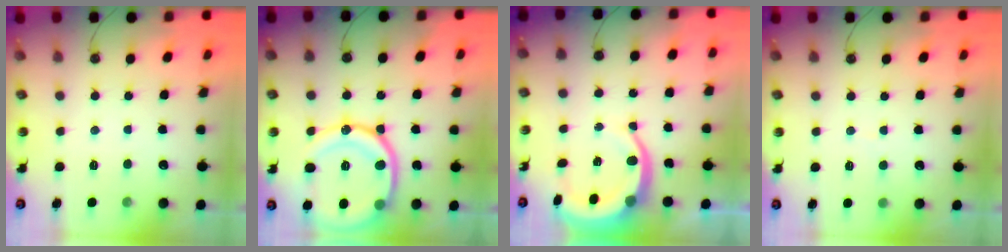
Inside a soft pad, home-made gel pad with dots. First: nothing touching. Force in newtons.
{"total": 22.8, "press": 22.7, "slide": 2.2}
{"total": 10.0, "press": 9.9, "slide": 1.2}
{"total": 4.4, "press": 4.4, "slide": 0.5}